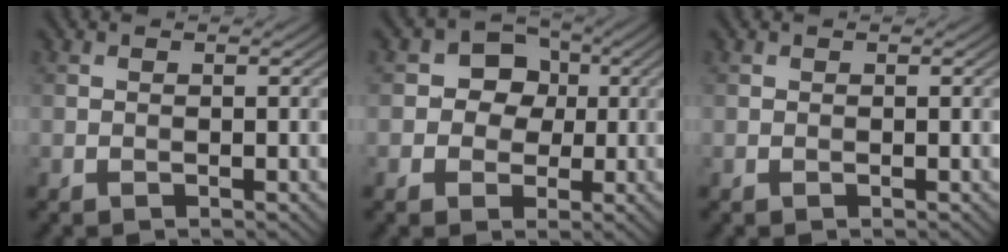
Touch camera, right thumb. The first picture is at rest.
{"total": 6.2, "force": [0.6, 5.5, 2.7], "torque": [-0.045, 0.018, -0.012]}
{"total": 0.0}